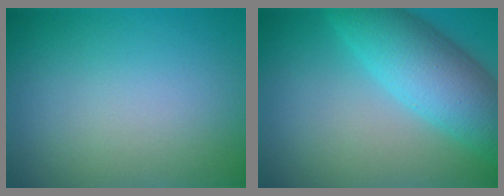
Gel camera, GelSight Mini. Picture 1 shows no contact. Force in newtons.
{"total": 8.0, "press": 8.0, "slide": 0.3}